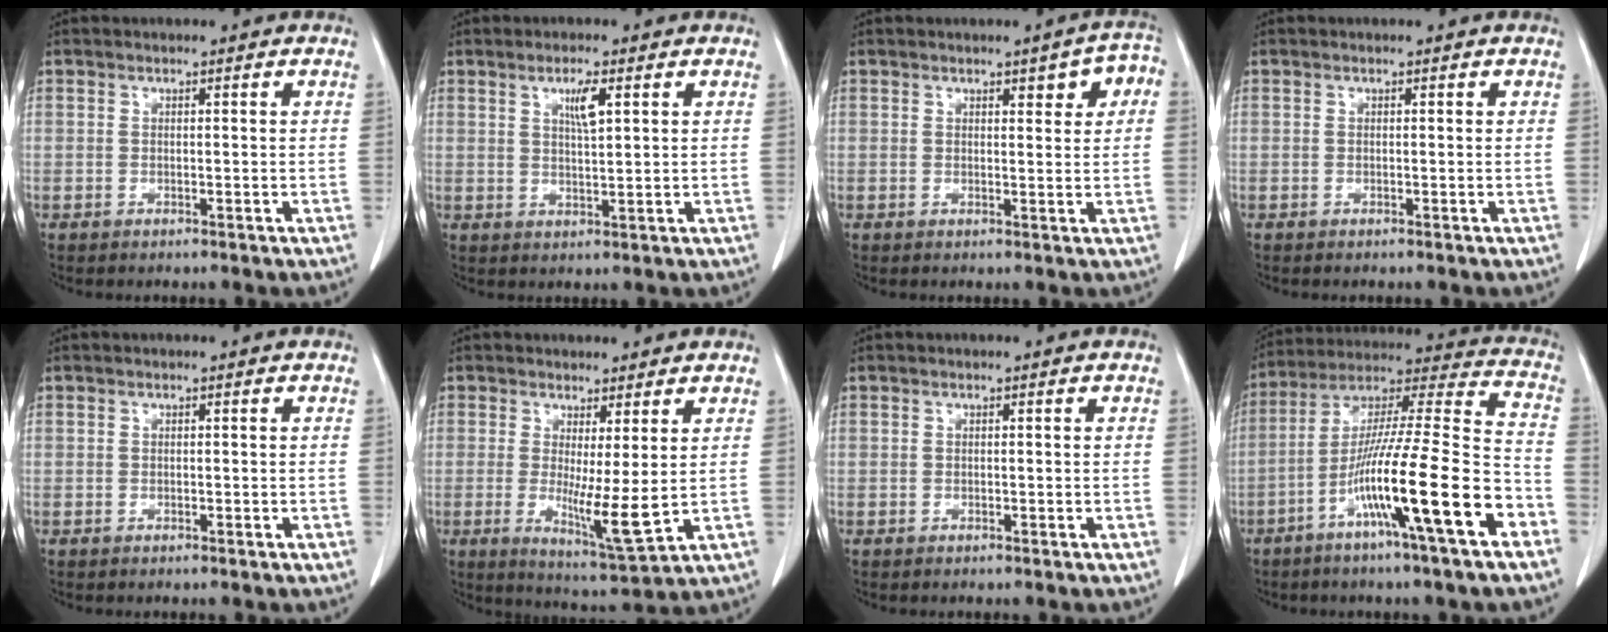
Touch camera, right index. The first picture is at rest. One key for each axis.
{"total": 3.7, "fx": 1.6, "fy": 0.4, "fz": 3.3, "tx": -0.058, "ty": -0.001, "tz": 0.028}
{"total": 4.4, "fx": 1.7, "fy": 1.3, "fz": 3.9, "tx": -0.044, "ty": 0.012, "tz": 0.018}
{"total": 0.0}
{"total": 0.0}
{"total": 7.3, "fx": 0.3, "fy": 0.4, "fz": 7.3, "tx": -0.134, "ty": -0.033, "tz": 0.012}
{"total": 0.0}
{"total": 19.4, "fx": -8.7, "fy": 0.1, "fz": 17.4, "tx": -0.304, "ty": -0.014, "tz": -0.154}